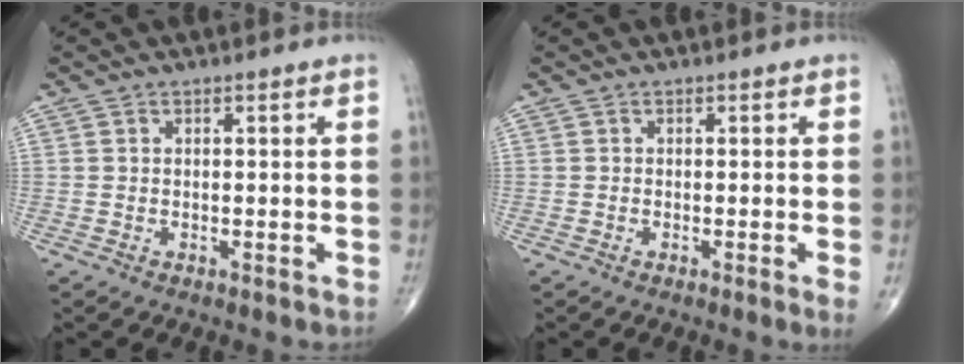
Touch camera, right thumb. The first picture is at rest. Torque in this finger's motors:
{"motor_torque": [-0.18, 0.06, 0.33, -0.04, 0.05]}